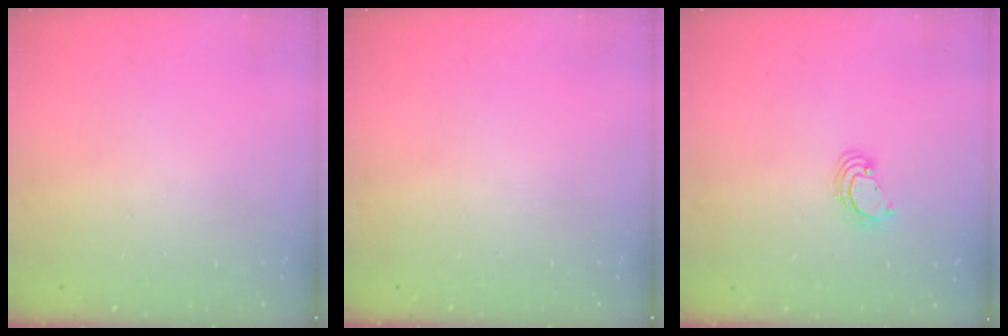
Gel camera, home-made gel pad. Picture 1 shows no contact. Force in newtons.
{"total": 0.0}
{"total": 2.8, "press": 2.8, "slide": 0.2}